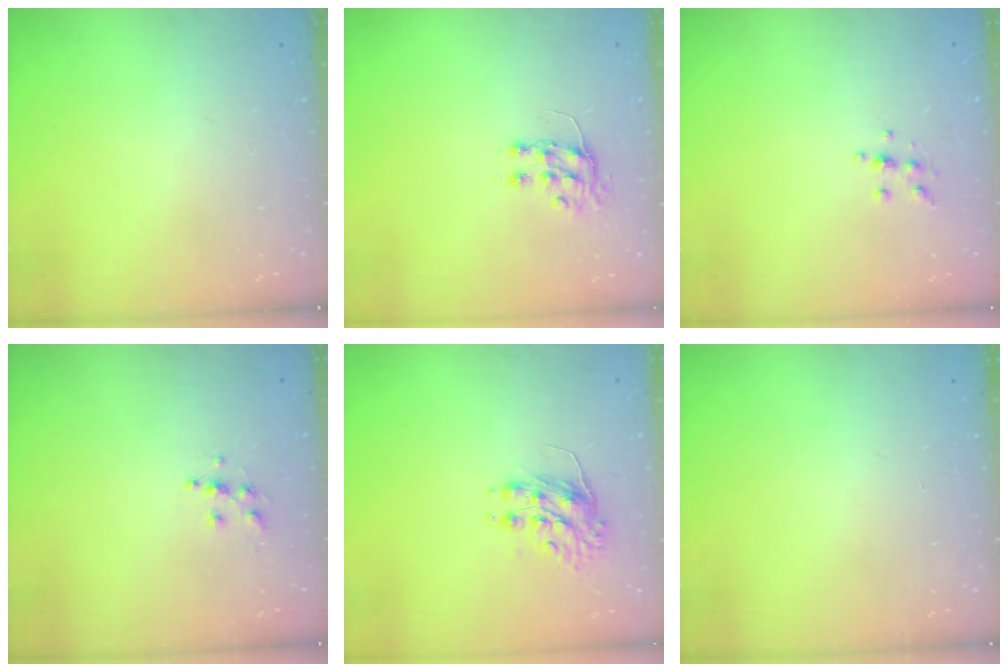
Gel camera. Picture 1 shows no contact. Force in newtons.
{"total": 7.6, "press": 7.5, "slide": 0.9}
{"total": 5.4, "press": 5.3, "slide": 0.6}
{"total": 6.1, "press": 6.1, "slide": 0.4}
{"total": 8.0, "press": 8.0, "slide": 0.2}
{"total": 0.0}